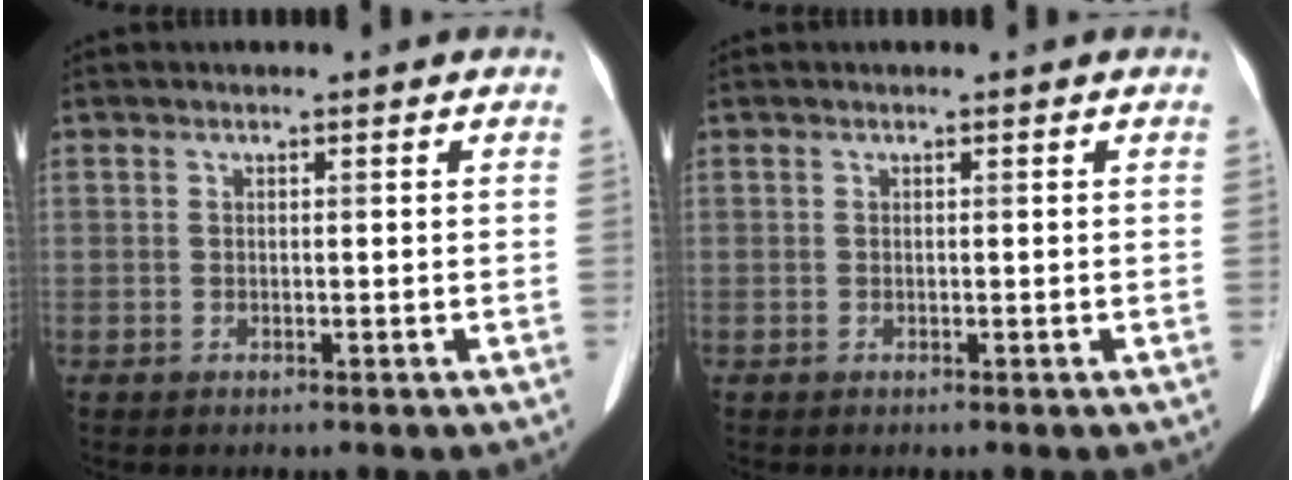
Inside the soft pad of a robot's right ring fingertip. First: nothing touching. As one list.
[{"total": 0.0}]